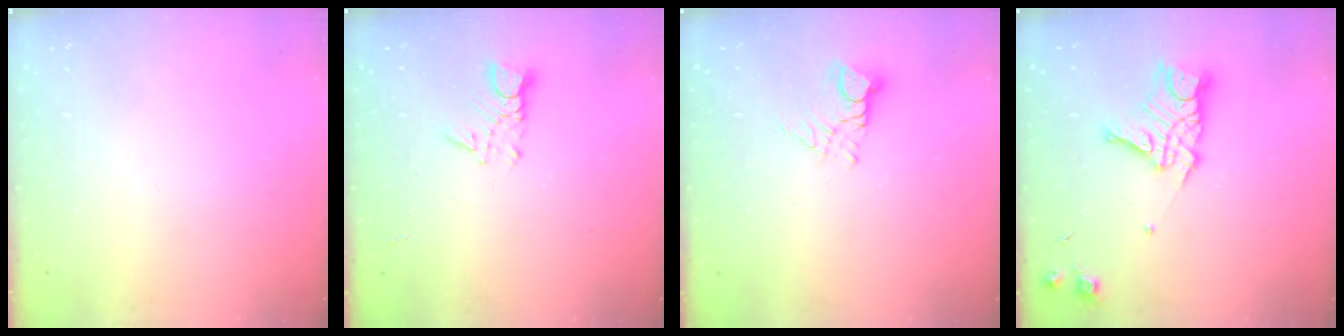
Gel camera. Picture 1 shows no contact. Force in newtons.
{"total": 3.3, "press": 3.3, "slide": 0.3}
{"total": 6.5, "press": 6.5, "slide": 0.6}
{"total": 11.9, "press": 11.9, "slide": 1.2}